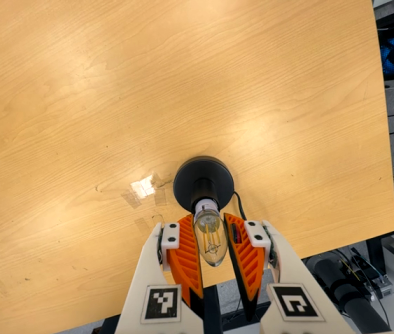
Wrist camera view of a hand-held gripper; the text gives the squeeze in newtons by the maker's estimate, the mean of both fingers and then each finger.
{"total": 12.4, "left": 12.4, "right": 12.5}